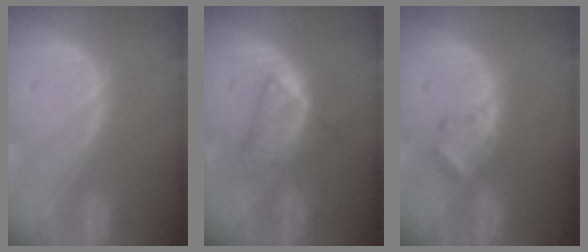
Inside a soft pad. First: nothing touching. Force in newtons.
{"total": 6.0, "press": 5.2, "slide": 3.1}
{"total": 3.0, "press": 3.0, "slide": 0.4}